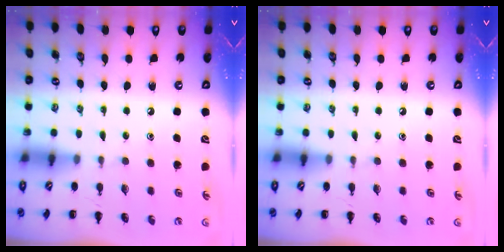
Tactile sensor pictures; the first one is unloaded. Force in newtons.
{"total": 0.0}